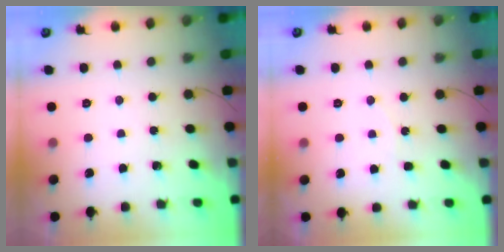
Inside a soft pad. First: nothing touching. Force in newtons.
{"total": 5.0, "press": 5.0, "slide": 0.4}